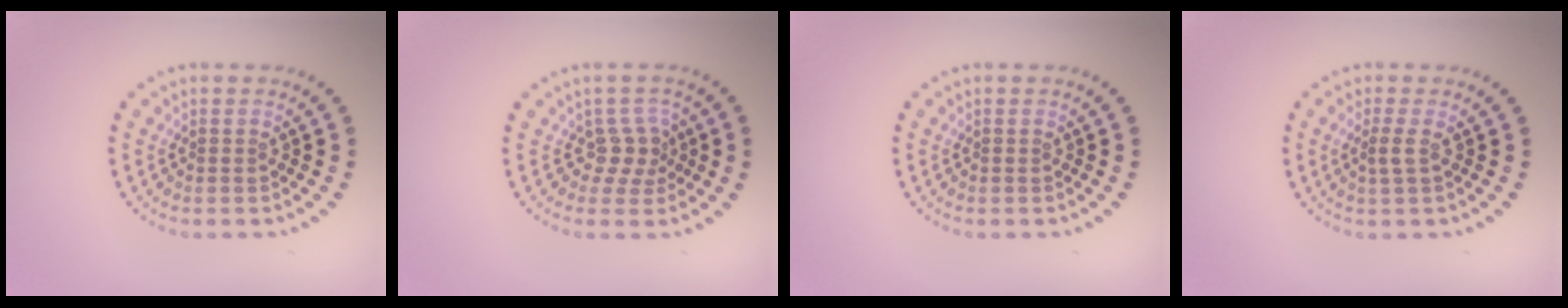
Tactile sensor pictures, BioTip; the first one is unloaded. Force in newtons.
{"total": 2.2, "press": 1.6, "slide": 1.6}
{"total": 0.0}
{"total": 1.1, "press": 0.9, "slide": 0.6}